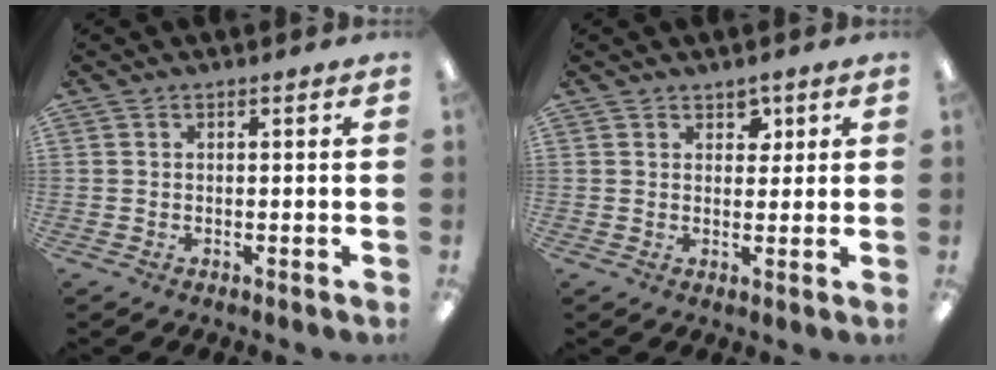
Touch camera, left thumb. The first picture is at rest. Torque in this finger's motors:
{"motor_torque": [0.17, 0.22, -0.20, 0.01, 0.10]}